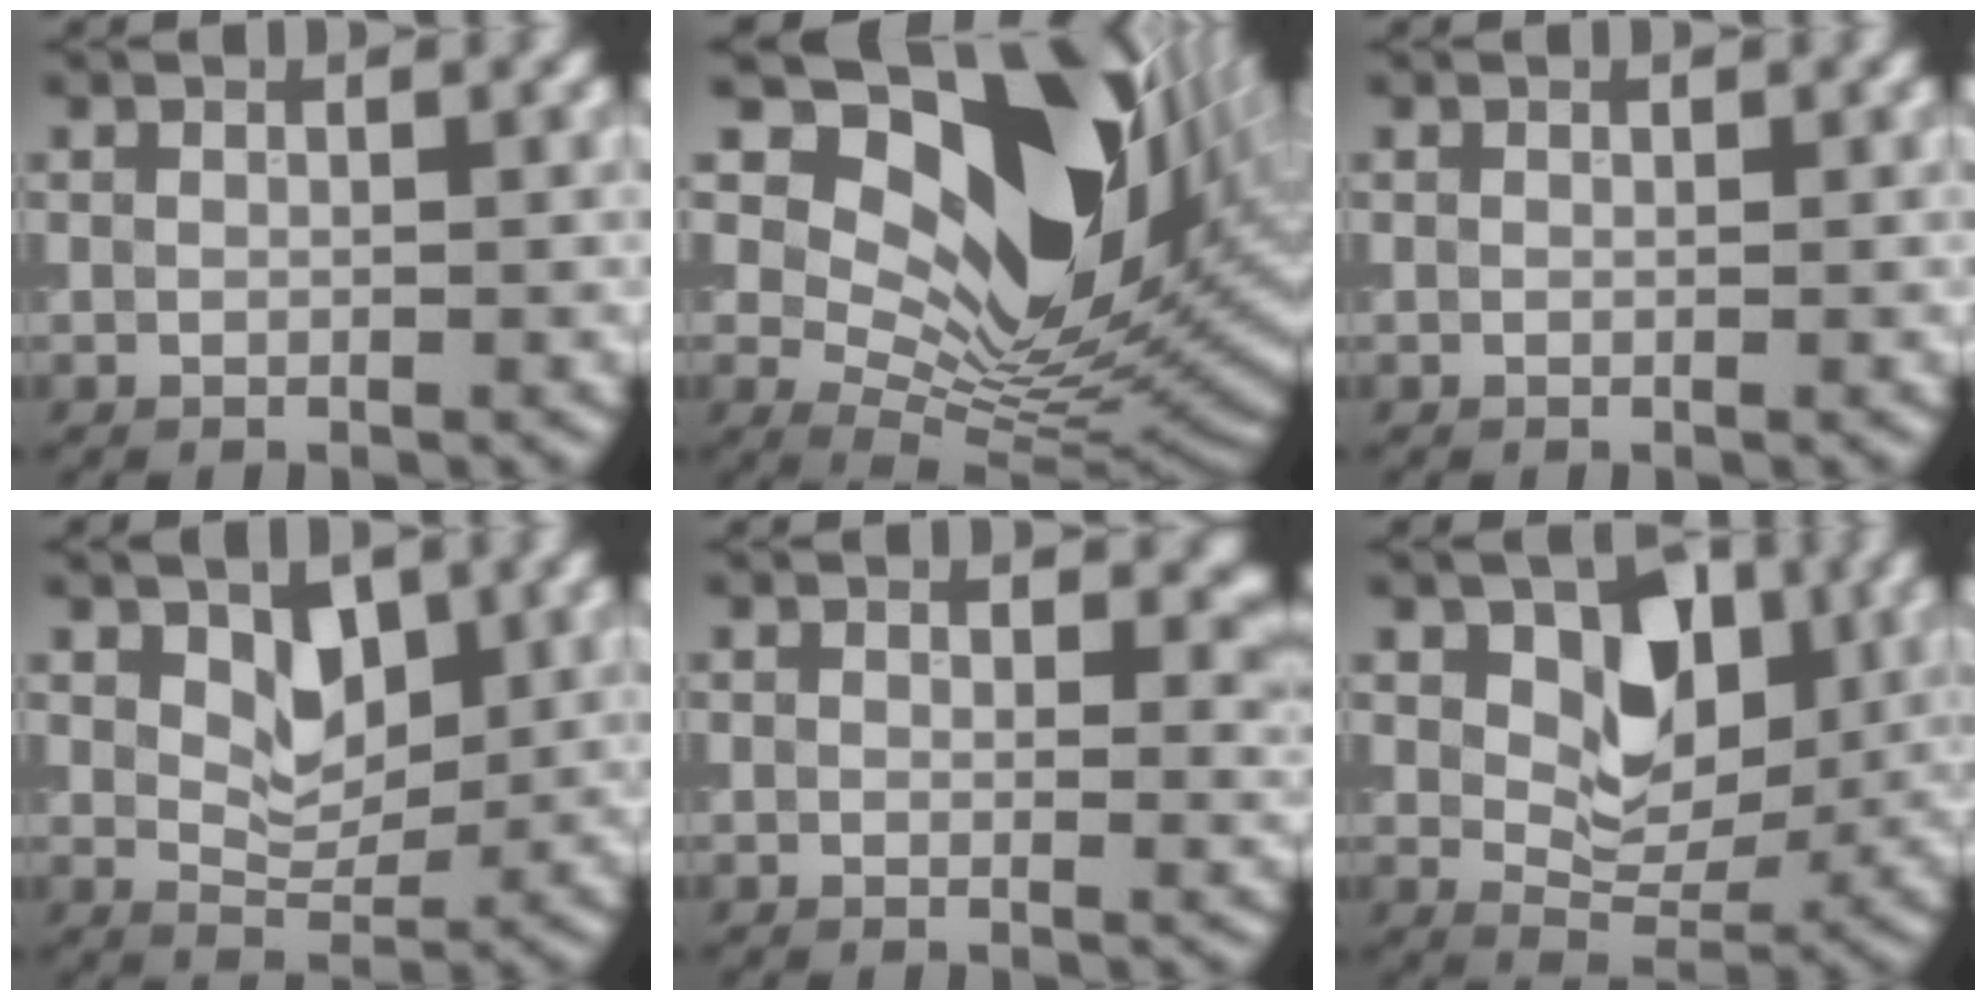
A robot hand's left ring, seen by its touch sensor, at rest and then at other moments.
{"total": 17.7, "force": [6.7, 10.2, 12.8], "torque": [-0.200, 0.013, 0.119]}
{"total": 0.0}
{"total": 3.2, "force": [1.3, 1.9, 2.1], "torque": [-0.037, -0.007, 0.022]}
{"total": 2.6, "force": [1.1, 1.6, 1.7], "torque": [-0.014, -0.007, 0.014]}
{"total": 6.4, "force": [1.8, 4.1, 4.5], "torque": [-0.066, -0.007, 0.025]}